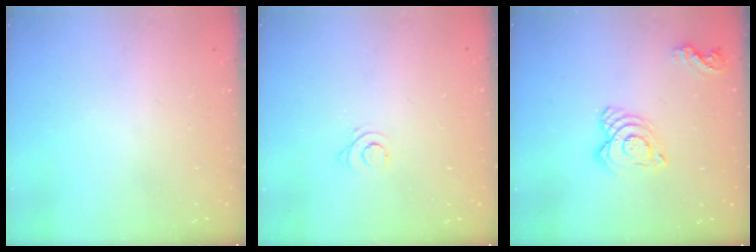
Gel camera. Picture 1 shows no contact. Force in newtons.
{"total": 3.7, "press": 3.7, "slide": 0.5}
{"total": 11.1, "press": 11.1, "slide": 1.1}